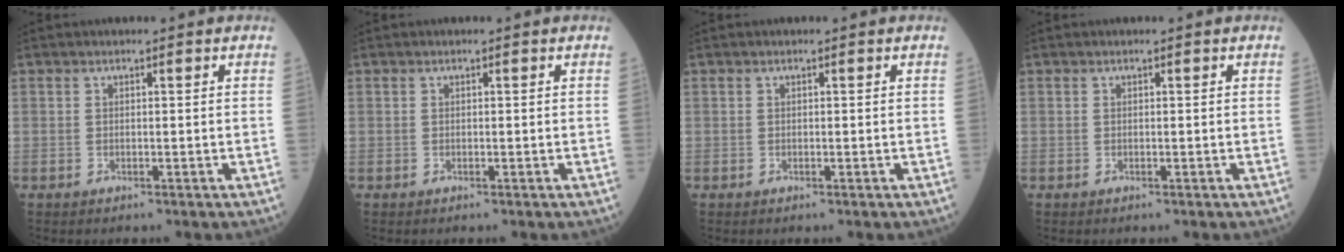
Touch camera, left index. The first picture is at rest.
{"total": 0.0}
{"total": 0.0}
{"total": 0.0}